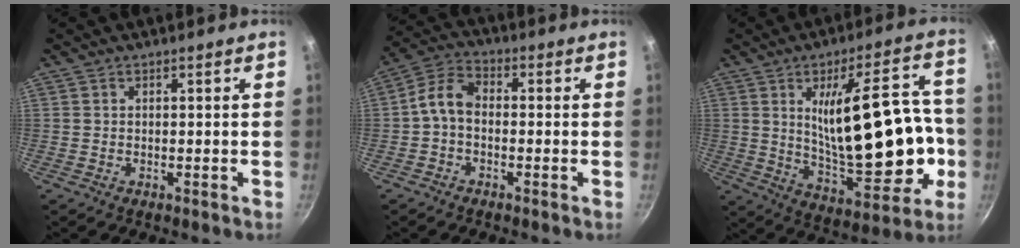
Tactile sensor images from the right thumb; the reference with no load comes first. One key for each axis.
{"total": 6.2, "fx": -1.1, "fy": 3.9, "fz": 4.7, "tx": -0.094, "ty": 0.029, "tz": -0.035}
{"total": 24.1, "fx": -0.5, "fy": 10.3, "fz": 21.8, "tx": -0.286, "ty": 0.006, "tz": 0.020}